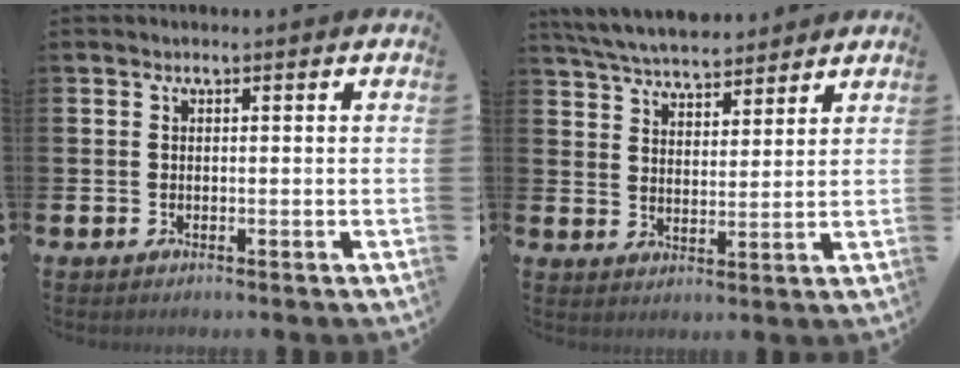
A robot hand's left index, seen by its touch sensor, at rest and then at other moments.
{"total": 6.3, "force": [6.0, 1.3, 1.3], "torque": [-0.052, -0.023, 0.109]}